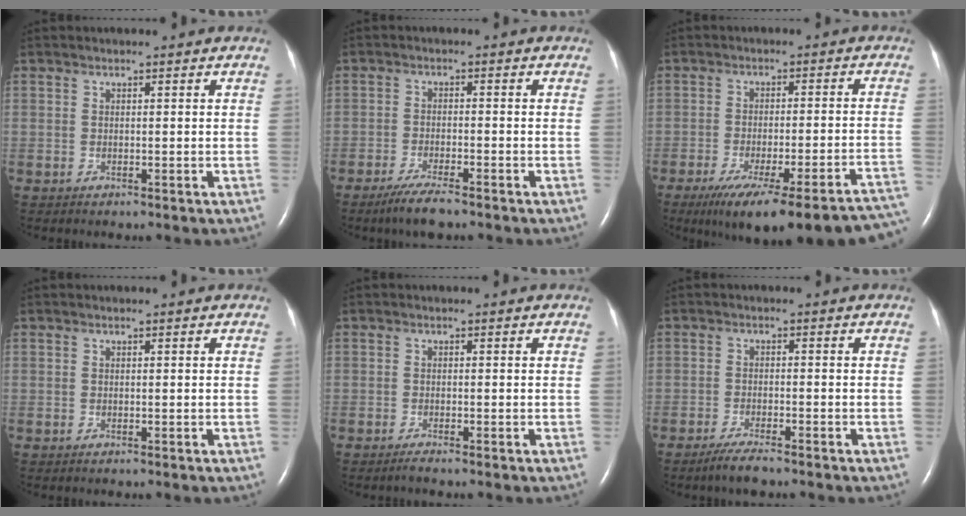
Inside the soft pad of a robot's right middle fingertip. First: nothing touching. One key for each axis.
{"total": 5.0, "fx": -3.8, "fy": 0.6, "fz": 3.2, "tx": -0.070, "ty": -0.013, "tz": -0.068}
{"total": 24.8, "fx": -20.4, "fy": 2.7, "fz": 13.9, "tx": -0.130, "ty": -0.020, "tz": -0.260}
{"total": 0.0}
{"total": 1.0, "fx": -0.8, "fy": -0.2, "fz": 0.5, "tx": -0.014, "ty": -0.002, "tz": -0.016}
{"total": 3.7, "fx": -3.0, "fy": 0.4, "fz": 2.2, "tx": -0.051, "ty": -0.008, "tz": -0.056}